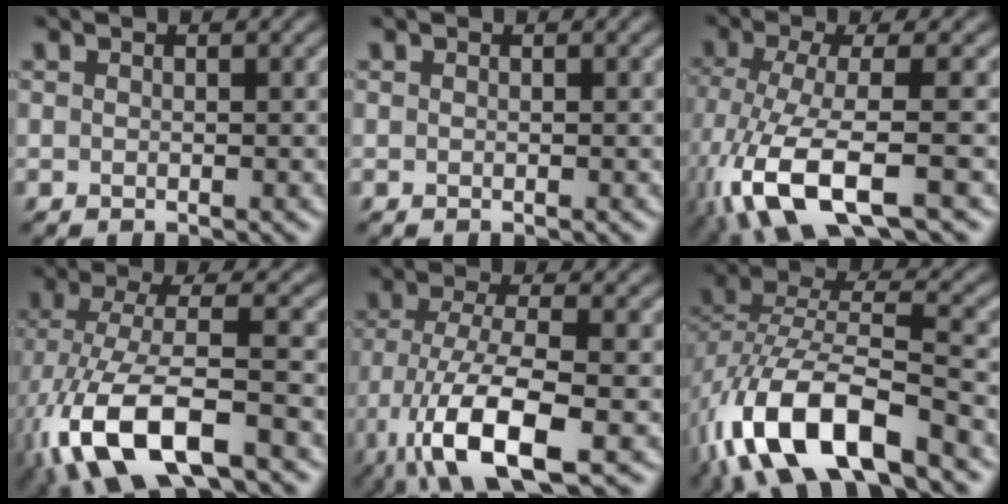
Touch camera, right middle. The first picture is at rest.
{"total": 0.0}
{"total": 9.7, "force": [-4.5, 3.0, 8.1], "torque": [-0.180, -0.015, -0.086]}
{"total": 11.1, "force": [-4.7, 4.2, 9.1], "torque": [-0.185, 0.001, -0.091]}
{"total": 9.5, "force": [-4.4, 3.1, 7.9], "torque": [-0.157, -0.007, -0.084]}
{"total": 12.3, "force": [-6.6, 4.9, 9.1], "torque": [-0.184, -0.007, -0.131]}